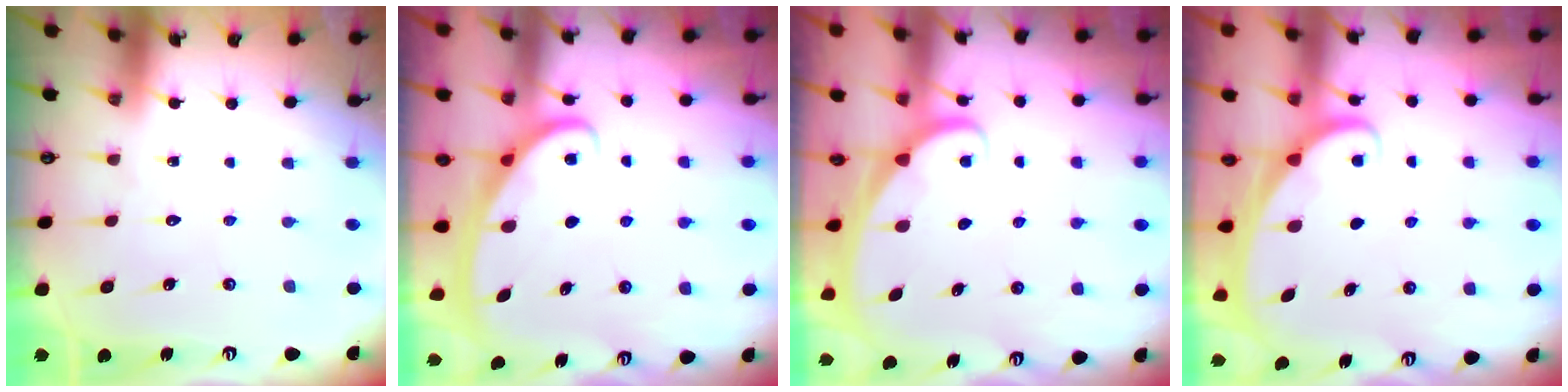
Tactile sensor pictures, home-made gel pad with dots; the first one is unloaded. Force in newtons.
{"total": 2.6, "press": 2.6, "slide": 0.4}
{"total": 1.8, "press": 1.8, "slide": 0.1}
{"total": 1.8, "press": 1.8, "slide": 0.1}